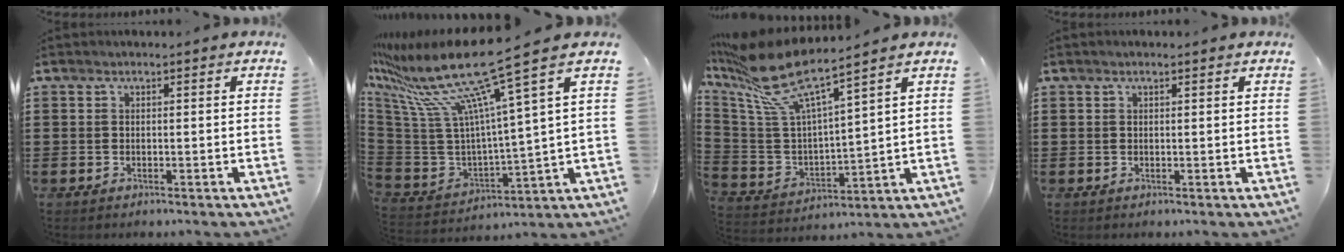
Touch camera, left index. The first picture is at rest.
{"total": 16.5, "force": [11.2, 1.2, 12.1], "torque": [-0.278, -0.079, 0.172]}
{"total": 10.7, "force": [8.3, 1.3, 6.7], "torque": [-0.179, -0.061, 0.136]}
{"total": 0.6, "force": [0.3, 0.1, 0.5], "torque": [-0.010, 0.000, 0.007]}